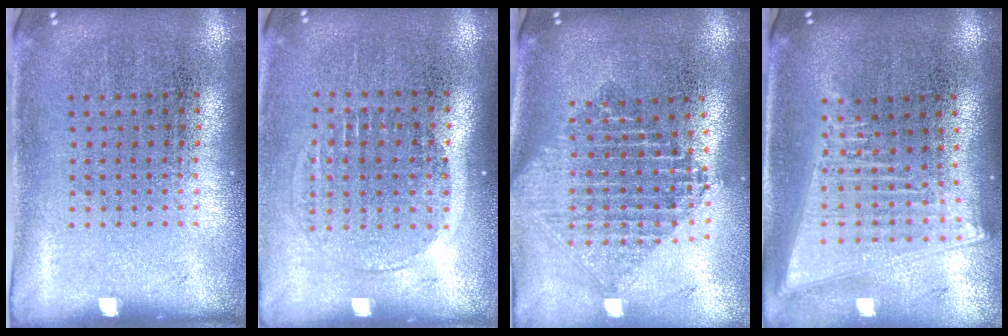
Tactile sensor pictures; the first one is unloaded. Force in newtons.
{"total": 1.4, "press": 1.2, "slide": 0.7}
{"total": 2.2, "press": 1.7, "slide": 1.4}
{"total": 2.1, "press": 1.8, "slide": 1.1}